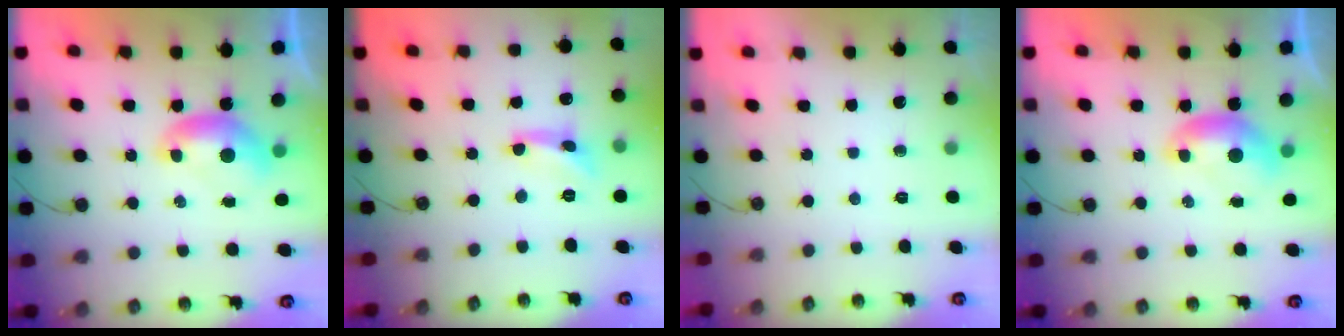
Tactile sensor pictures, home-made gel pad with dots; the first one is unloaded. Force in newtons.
{"total": 1.6, "press": 1.6, "slide": 0.3}
{"total": 0.0}
{"total": 0.0}